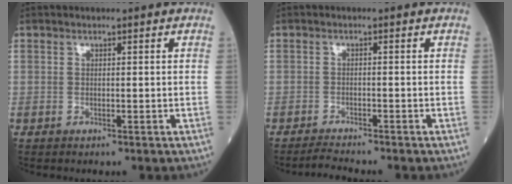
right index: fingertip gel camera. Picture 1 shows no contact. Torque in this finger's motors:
{"motor_torque": [-0.06, -0.10, 0.01, 0.02]}